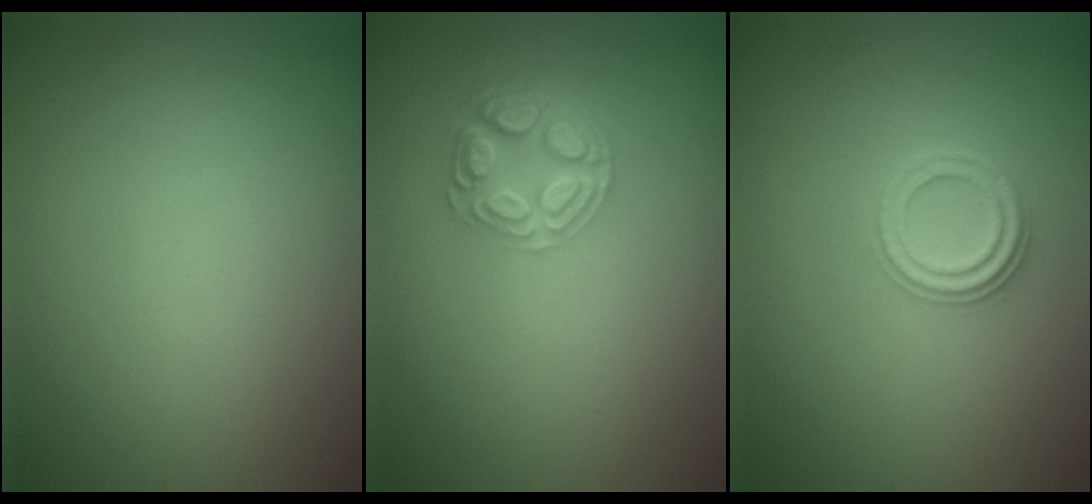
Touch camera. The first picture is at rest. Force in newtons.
{"total": 4.5, "press": 3.3, "slide": 3.0}
{"total": 2.3, "press": 2.3, "slide": 0.3}